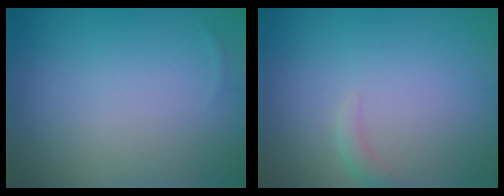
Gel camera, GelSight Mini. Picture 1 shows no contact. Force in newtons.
{"total": 1.0, "press": 0.9, "slide": 0.2}